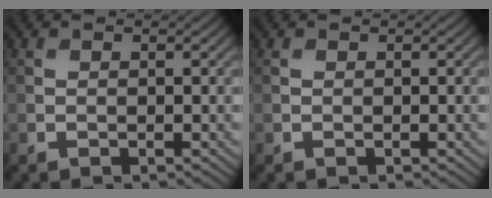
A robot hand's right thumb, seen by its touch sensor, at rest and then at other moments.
{"total": 0.0}